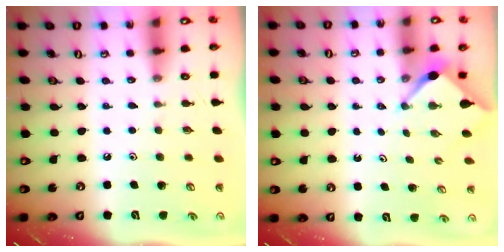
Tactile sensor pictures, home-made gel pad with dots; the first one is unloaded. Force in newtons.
{"total": 2.6, "press": 2.6, "slide": 0.3}